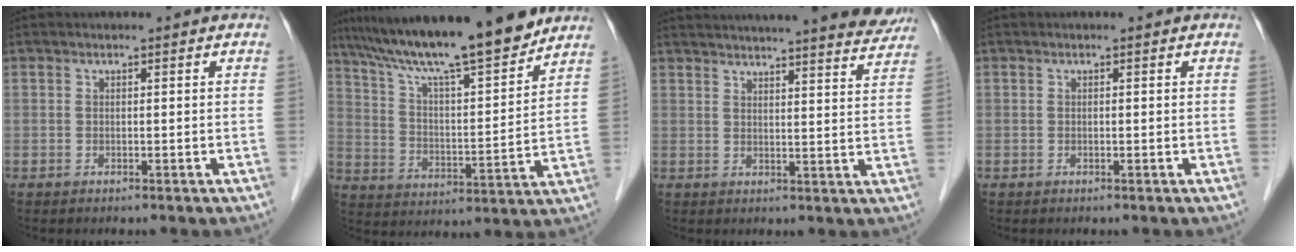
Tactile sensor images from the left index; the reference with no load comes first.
{"total": 18.6, "force": [15.9, 1.0, 9.7], "torque": [-0.162, 0.007, 0.260]}
{"total": 22.7, "force": [21.0, 1.9, 8.4], "torque": [-0.122, -0.023, 0.255]}
{"total": 0.0}